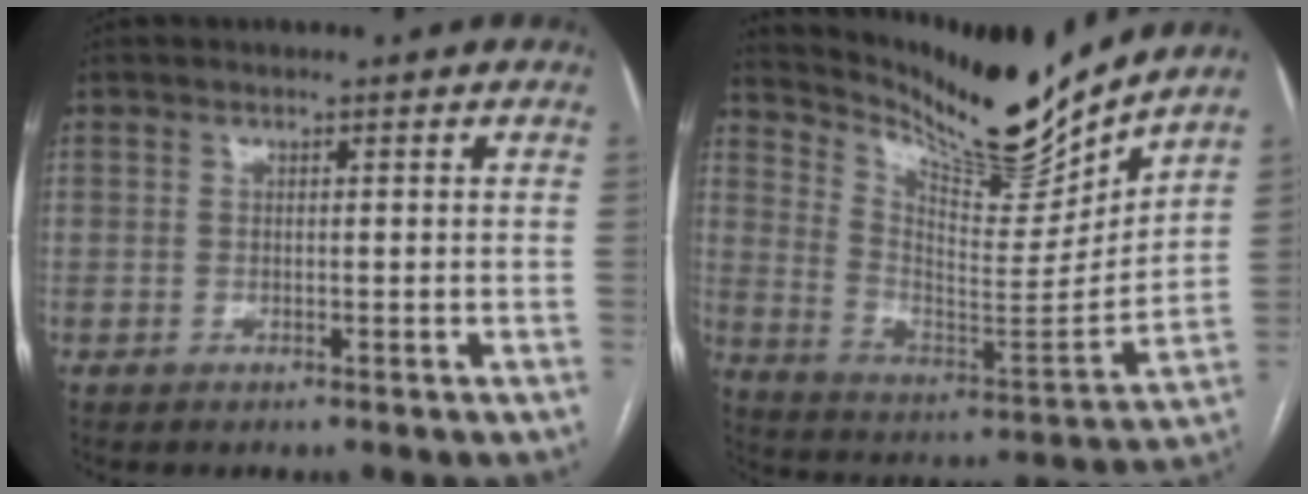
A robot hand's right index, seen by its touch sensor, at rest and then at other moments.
{"total": 16.9, "force": [16.0, 0.4, 5.3], "torque": [-0.110, -0.066, 0.264]}